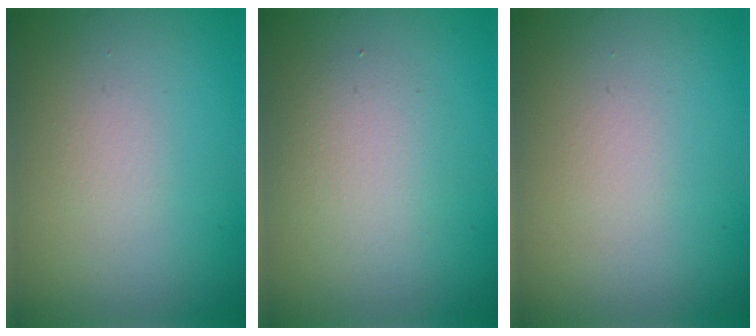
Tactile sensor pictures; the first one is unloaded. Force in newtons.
{"total": 2.4, "press": 2.4, "slide": 0.1}
{"total": 0.6, "press": 0.6, "slide": 0.0}